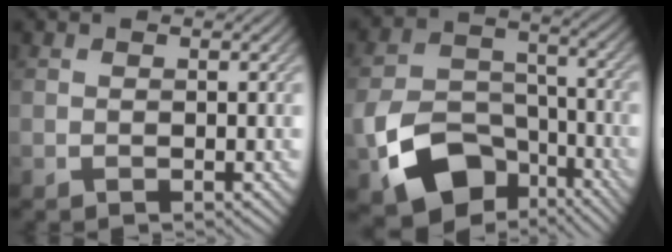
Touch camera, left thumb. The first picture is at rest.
{"total": 12.5, "force": [-6.5, 8.1, 7.0], "torque": [-0.156, -0.032, -0.119]}